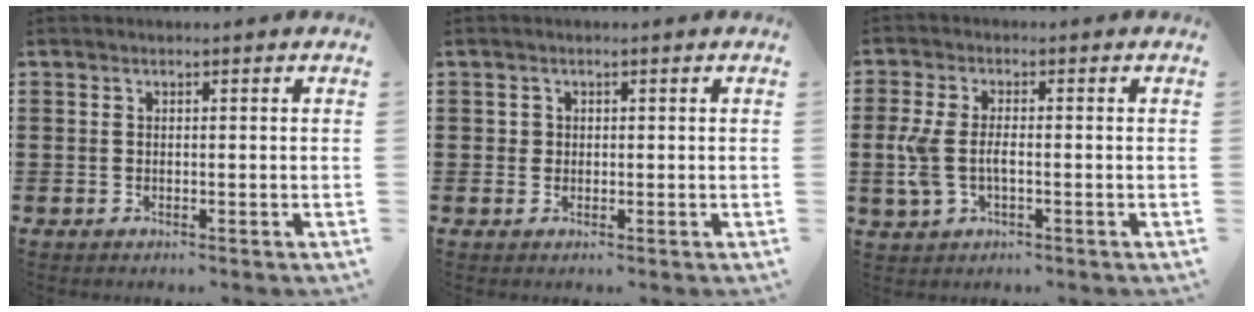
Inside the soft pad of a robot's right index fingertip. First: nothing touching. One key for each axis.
{"total": 1.0, "fx": 0.2, "fy": 1.0, "fz": 0.2, "tx": -0.006, "ty": 0.005, "tz": 0.005}
{"total": 4.5, "fx": -0.7, "fy": 2.3, "fz": 3.8, "tx": -0.105, "ty": -0.008, "tz": -0.022}